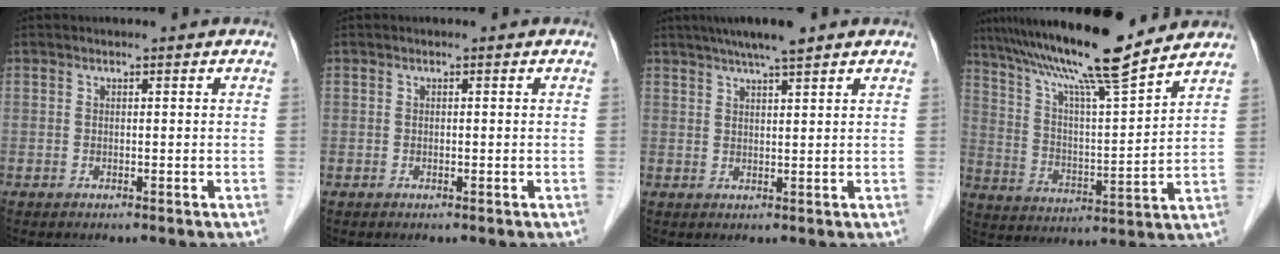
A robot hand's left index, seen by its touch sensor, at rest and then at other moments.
{"total": 0.0}
{"total": 6.0, "force": [4.6, 0.1, 3.8], "torque": [-0.063, 0.020, 0.077]}
{"total": 16.7, "force": [14.1, -0.1, 9.0], "torque": [-0.158, 0.007, 0.234]}